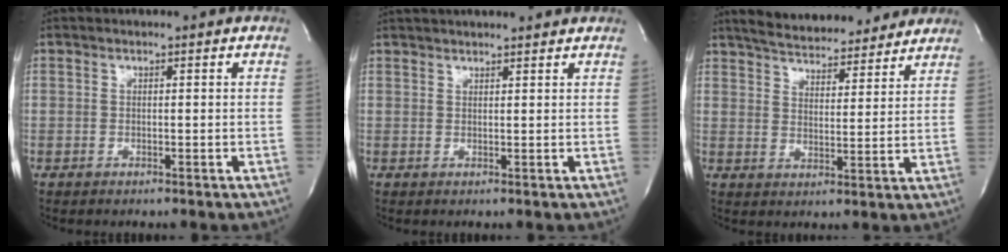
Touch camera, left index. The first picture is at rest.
{"total": 9.4, "force": [8.7, 1.4, 3.4], "torque": [-0.049, 0.029, 0.114]}
{"total": 18.4, "force": [16.6, 4.6, 6.5], "torque": [-0.105, 0.013, 0.227]}